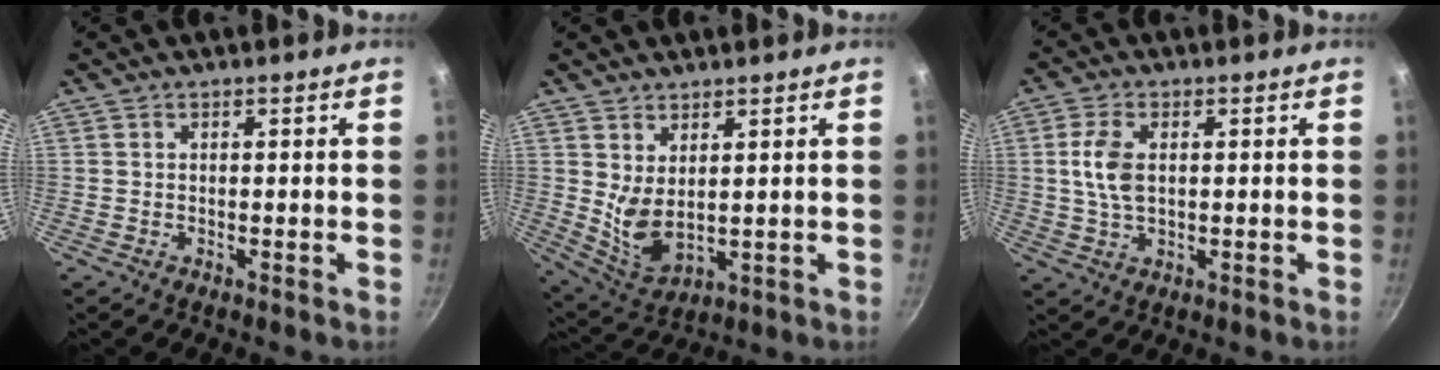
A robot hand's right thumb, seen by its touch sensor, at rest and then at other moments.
{"total": 6.9, "force": [2.3, 3.6, 5.5], "torque": [-0.092, -0.038, 0.057]}
{"total": 6.3, "force": [0.7, 3.7, 5.1], "torque": [-0.100, 0.004, 0.013]}